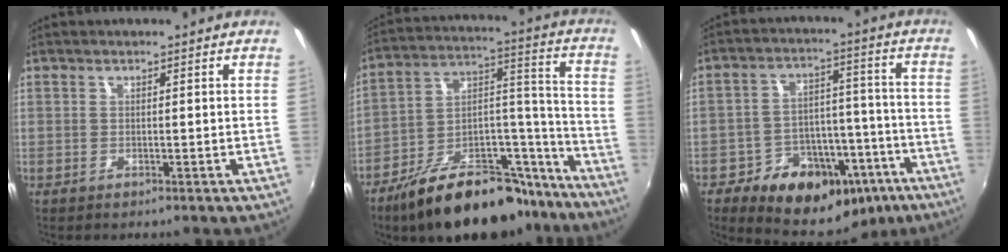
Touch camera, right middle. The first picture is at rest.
{"total": 24.3, "force": [-17.9, 10.4, 12.8], "torque": [-0.185, 0.053, -0.257]}
{"total": 19.5, "force": [-11.3, 12.5, 9.8], "torque": [-0.180, 0.029, -0.146]}